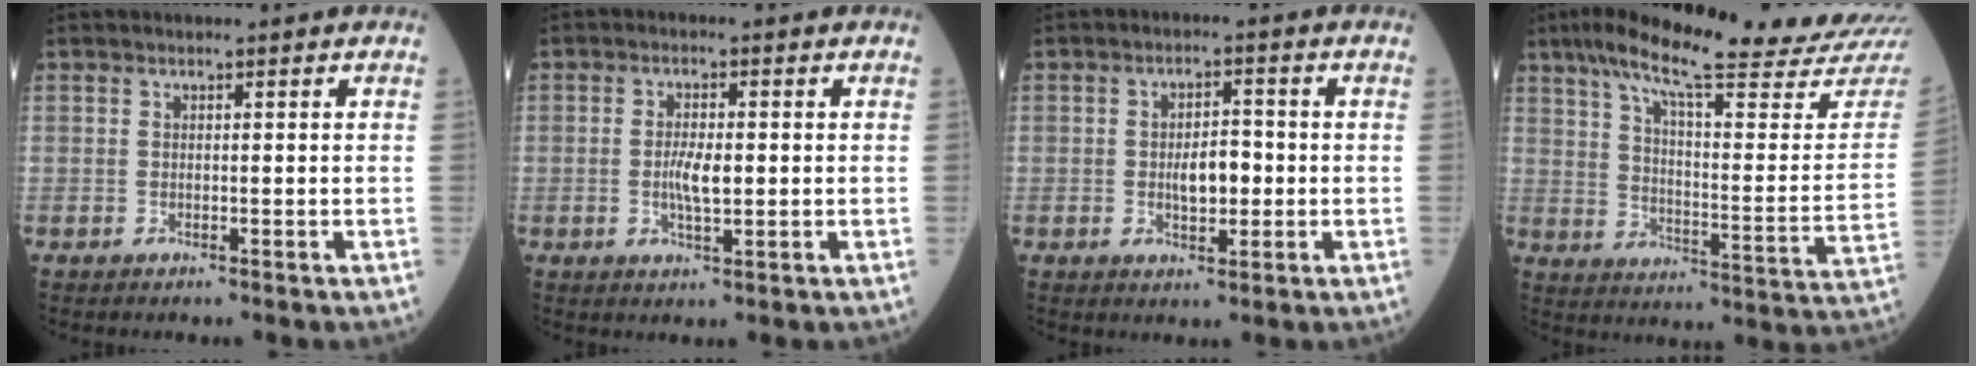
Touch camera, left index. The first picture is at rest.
{"total": 4.1, "force": [-0.3, 1.2, 3.9], "torque": [-0.080, -0.004, -0.007]}
{"total": 4.8, "force": [-0.7, 2.2, 4.2], "torque": [-0.074, 0.004, -0.010]}
{"total": 26.6, "force": [22.8, 0.6, 13.8], "torque": [-0.217, -0.058, 0.304]}